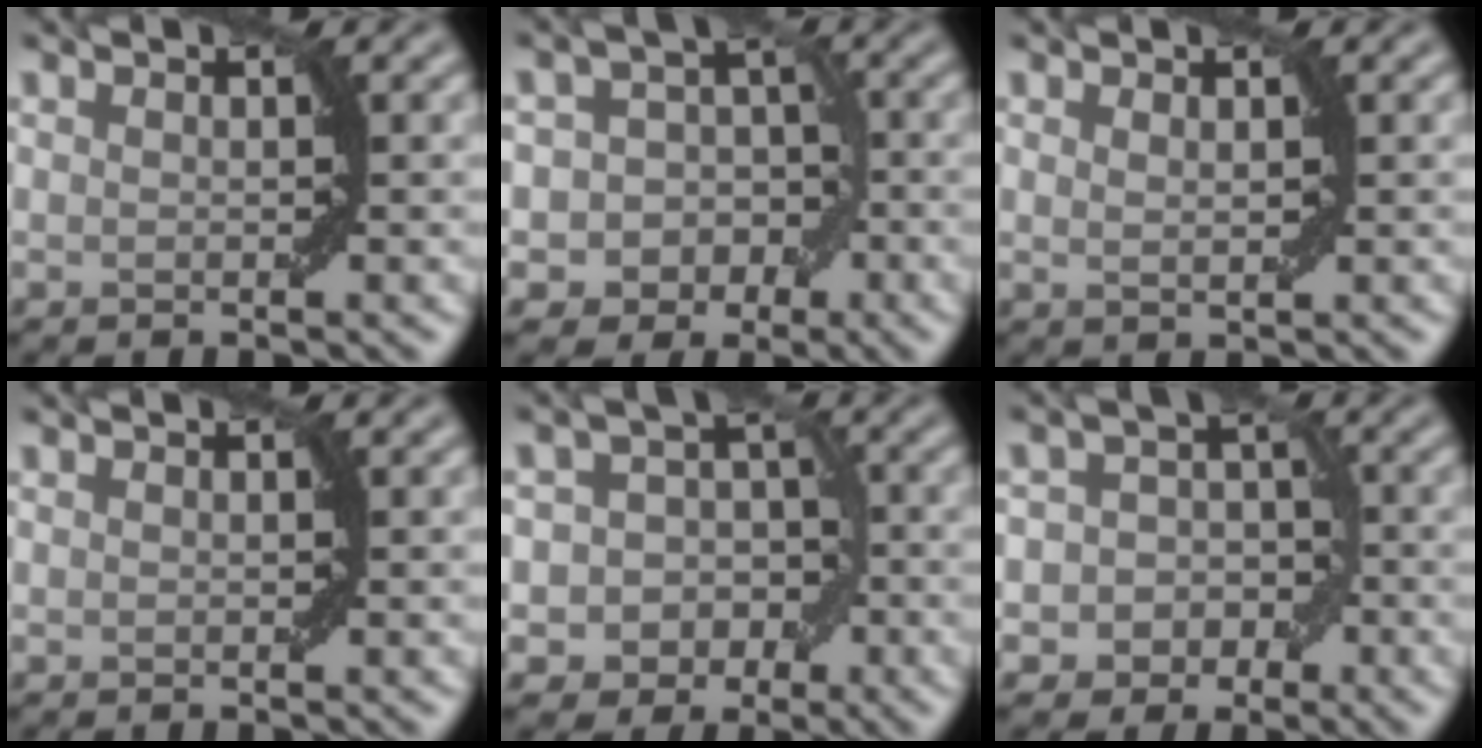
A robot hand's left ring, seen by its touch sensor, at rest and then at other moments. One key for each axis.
{"total": 7.3, "fx": -2.7, "fy": 6.6, "fz": 1.7, "tx": -0.006, "ty": 0.019, "tz": -0.065}
{"total": 0.9, "fx": 0.5, "fy": 0.3, "fz": 0.8, "tx": -0.014, "ty": -0.002, "tz": 0.010}
{"total": 0.0}
{"total": 6.6, "fx": -2.4, "fy": 5.9, "fz": 1.6, "tx": -0.003, "ty": 0.018, "tz": -0.059}
{"total": 5.4, "fx": -1.9, "fy": 5.0, "fz": 1.2, "tx": 0.003, "ty": 0.019, "tz": -0.053}